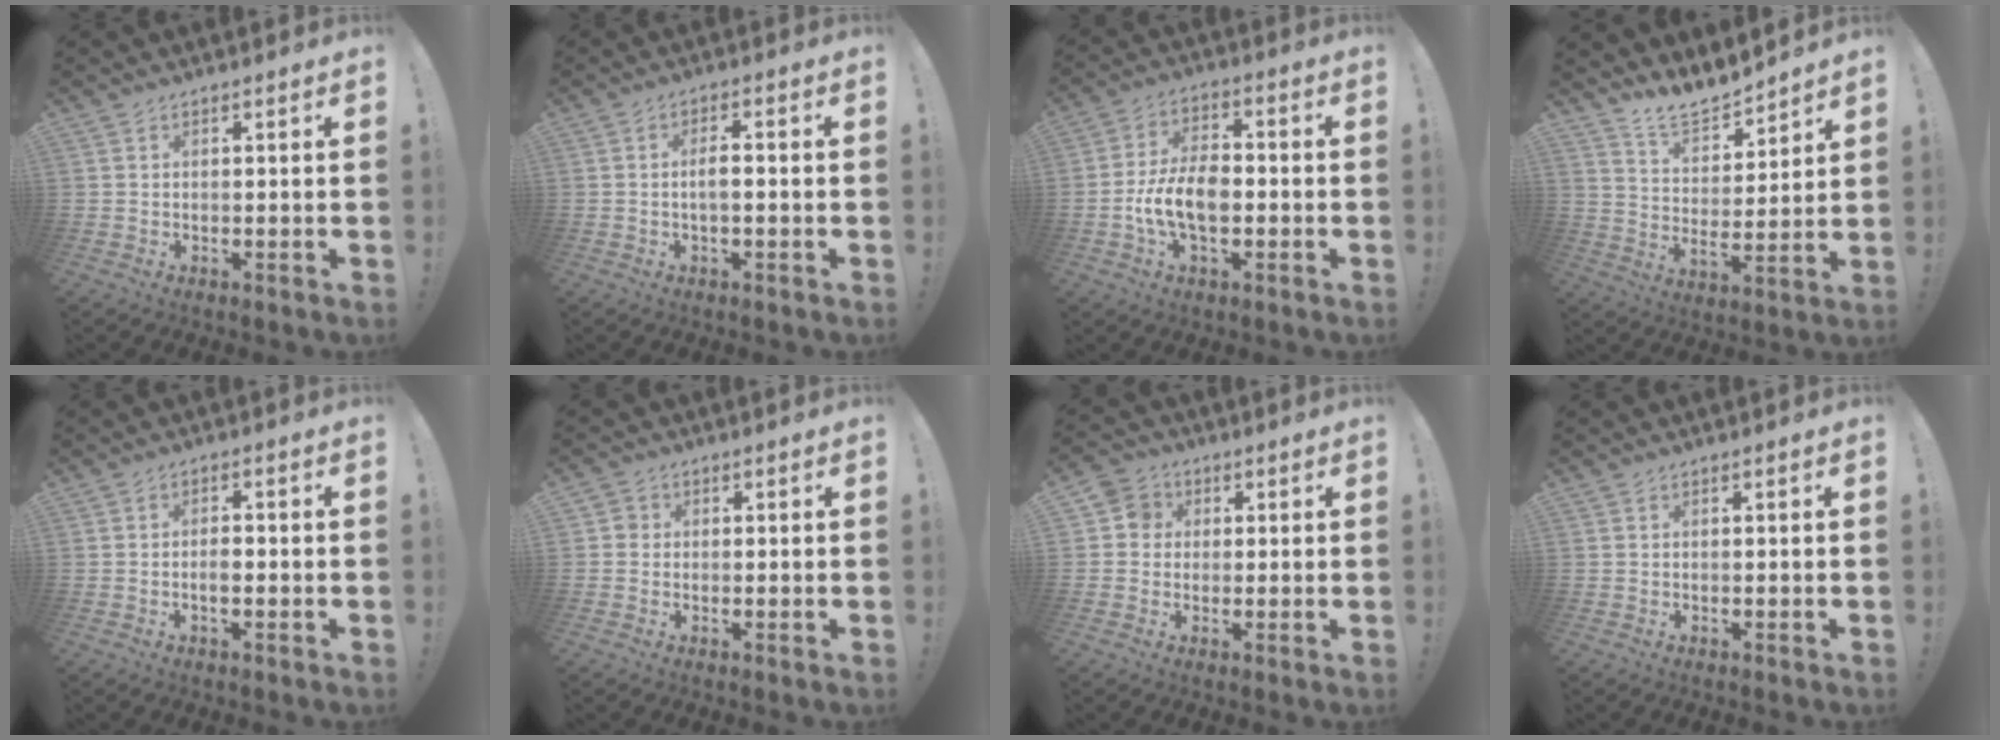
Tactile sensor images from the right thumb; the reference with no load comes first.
{"total": 3.8, "force": [-0.6, 1.0, 3.6], "torque": [-0.057, 0.003, -0.013]}
{"total": 11.6, "force": [-2.9, 6.6, 9.1], "torque": [-0.174, 0.007, -0.053]}
{"total": 9.8, "force": [9.4, 1.5, 2.2], "torque": [-0.046, -0.078, 0.175]}
{"total": 2.6, "force": [-0.7, 1.2, 2.2], "torque": [-0.028, 0.002, -0.013]}
{"total": 2.3, "force": [-0.2, 2.1, 0.8], "torque": [-0.014, 0.007, -0.004]}
{"total": 5.5, "force": [0.6, 5.2, 1.6], "torque": [-0.027, 0.008, 0.012]}
{"total": 0.0}